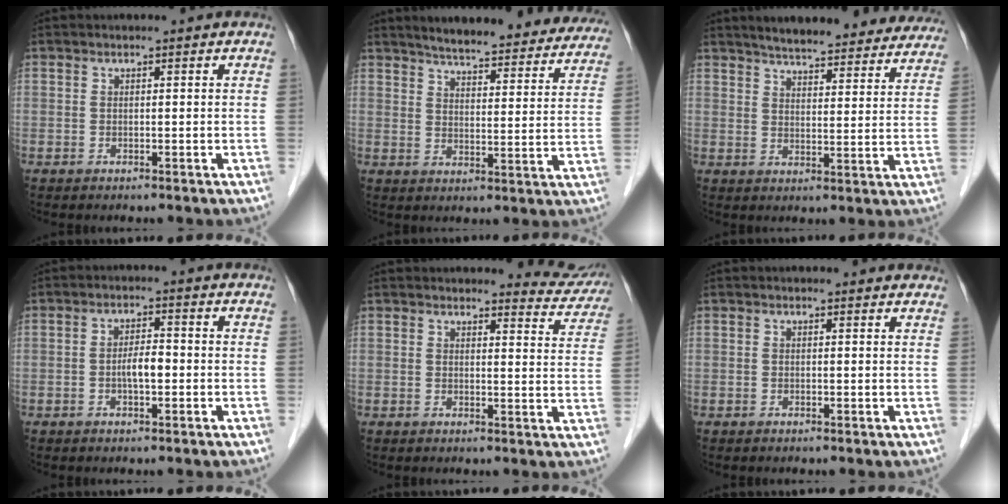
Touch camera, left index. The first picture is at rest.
{"total": 24.3, "force": [22.0, 4.8, 9.2], "torque": [-0.116, -0.032, 0.262]}
{"total": 23.7, "force": [21.5, 4.6, 8.8], "torque": [-0.117, -0.019, 0.259]}
{"total": 3.1, "force": [-0.6, 1.0, 2.9], "torque": [-0.053, 0.004, -0.012]}
{"total": 7.2, "force": [7.1, 1.1, -0.1], "torque": [0.019, -0.033, 0.059]}
{"total": 2.4, "force": [2.2, 0.7, 0.5], "torque": [-0.010, 0.005, 0.015]}